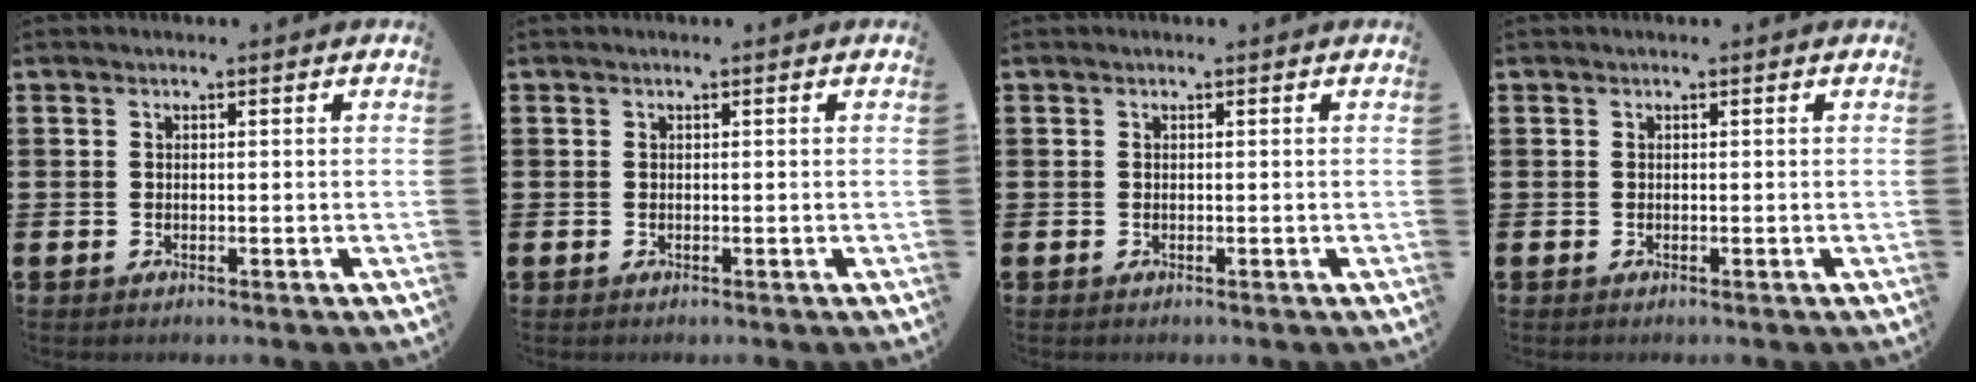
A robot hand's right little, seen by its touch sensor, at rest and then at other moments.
{"total": 0.0}
{"total": 0.0}
{"total": 0.0}